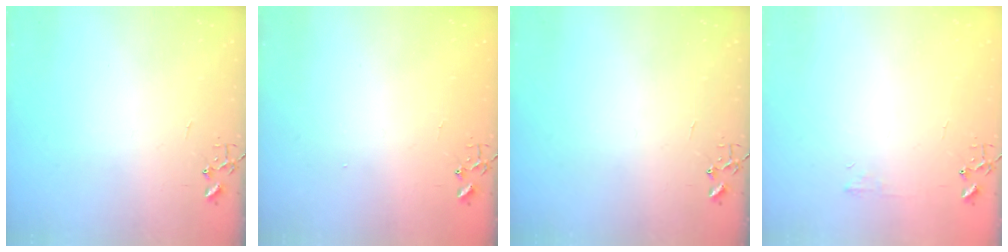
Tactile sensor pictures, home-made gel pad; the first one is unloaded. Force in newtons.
{"total": 1.3, "press": 1.2, "slide": 0.1}
{"total": 0.0}
{"total": 4.8, "press": 4.7, "slide": 0.7}